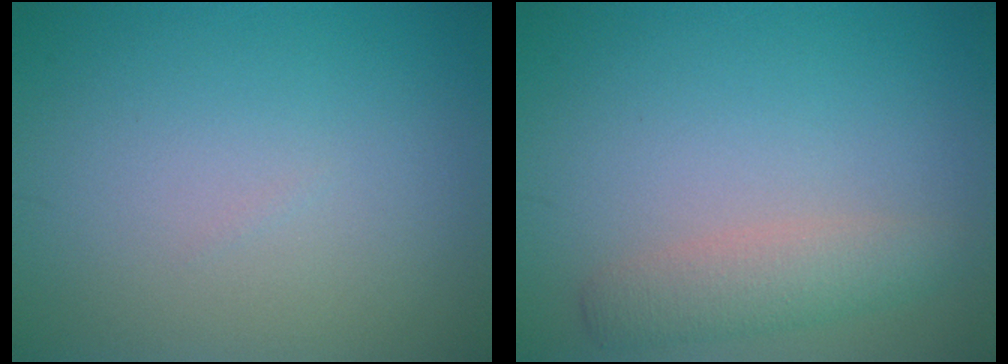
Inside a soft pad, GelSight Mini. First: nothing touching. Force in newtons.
{"total": 2.7, "press": 2.7, "slide": 0.1}